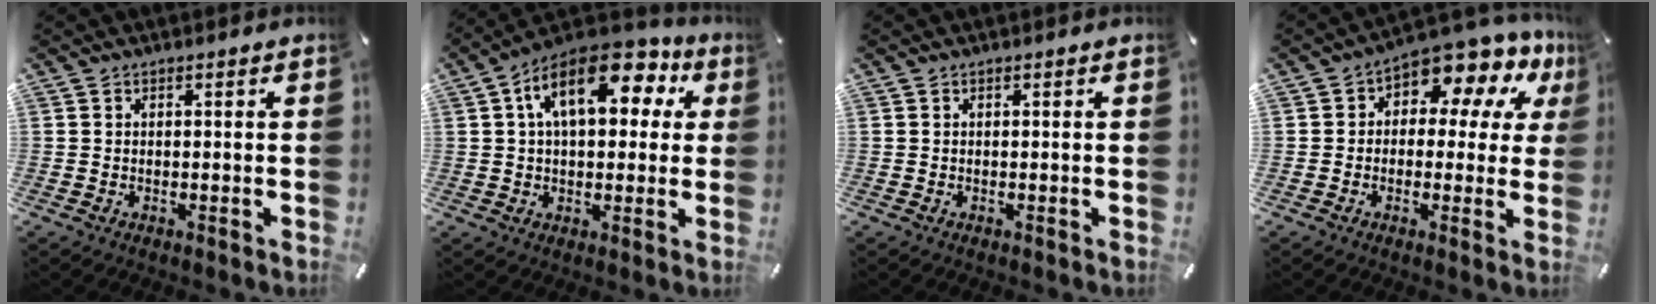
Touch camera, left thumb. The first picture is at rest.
{"total": 16.1, "force": [6.4, 8.7, 11.9], "torque": [-0.197, -0.014, 0.107]}
{"total": 0.0}
{"total": 8.8, "force": [5.1, 4.9, 5.3], "torque": [-0.084, -0.051, 0.091]}